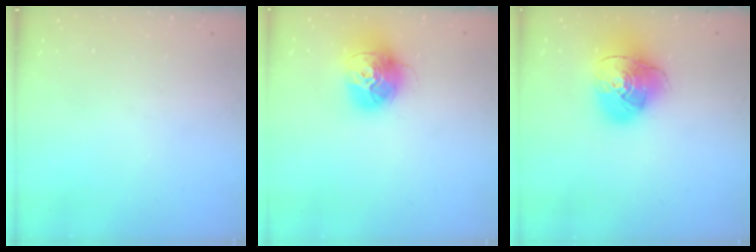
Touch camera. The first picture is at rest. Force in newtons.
{"total": 15.7, "press": 15.6, "slide": 1.6}
{"total": 15.6, "press": 15.4, "slide": 2.4}